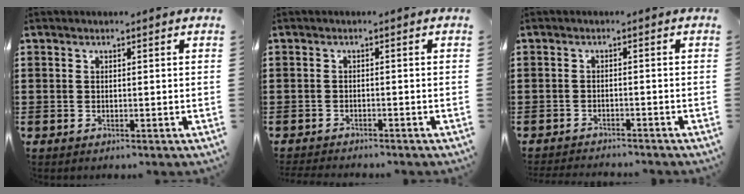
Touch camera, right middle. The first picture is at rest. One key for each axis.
{"total": 1.3, "fx": -1.3, "fy": 0.0, "fz": 0.0, "tx": -0.004, "ty": 0.000, "tz": -0.027}
{"total": 1.8, "fx": -1.8, "fy": 0.0, "fz": 0.0, "tx": -0.005, "ty": 0.000, "tz": -0.039}